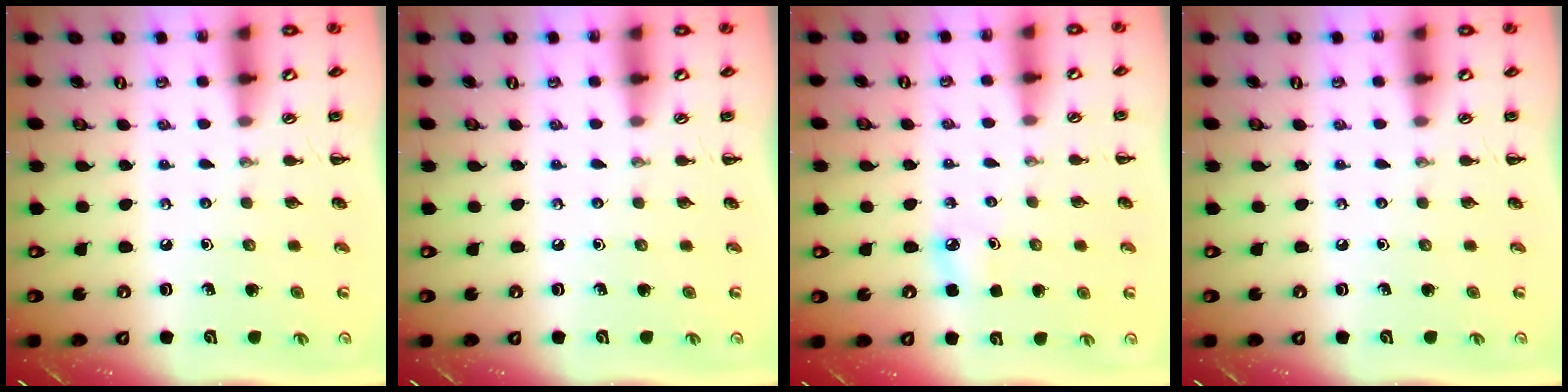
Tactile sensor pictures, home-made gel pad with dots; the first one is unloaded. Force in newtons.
{"total": 0.0}
{"total": 3.9, "press": 3.7, "slide": 1.3}
{"total": 0.0}